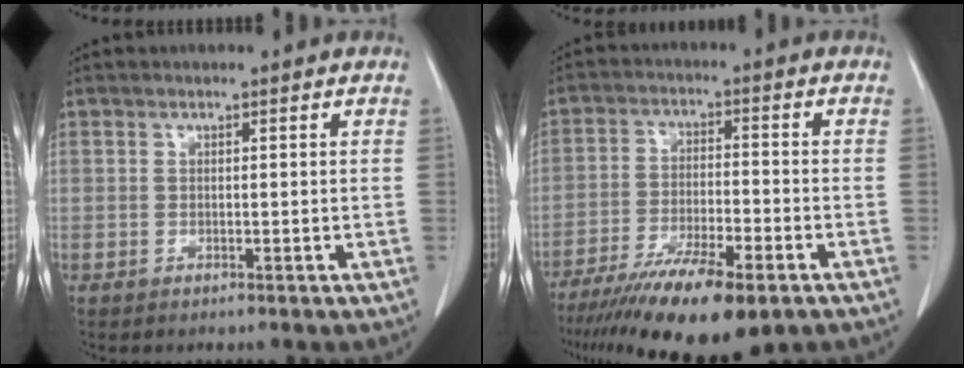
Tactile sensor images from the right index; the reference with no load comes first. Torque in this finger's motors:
{"motor_torque": [1.19, -0.95, 1.00, 0.21]}